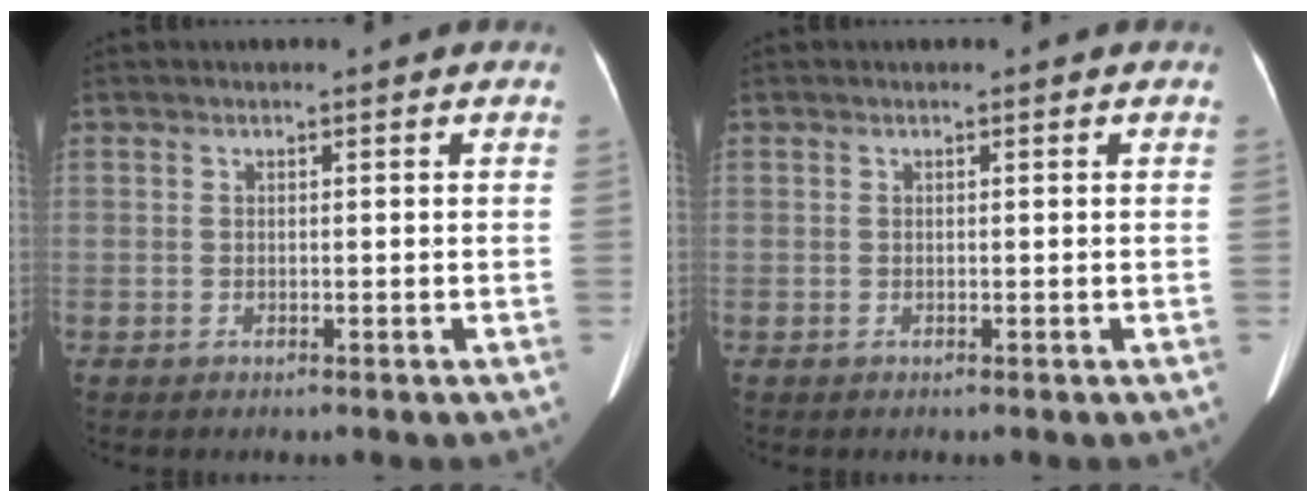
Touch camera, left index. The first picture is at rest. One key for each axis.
{"total": 0.0}